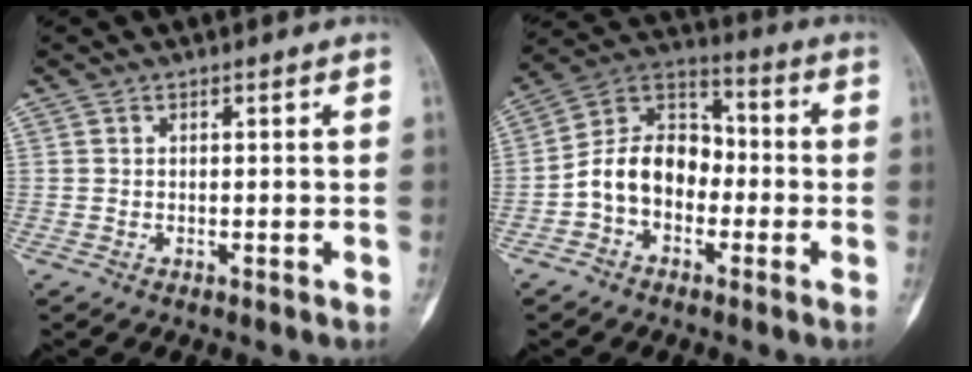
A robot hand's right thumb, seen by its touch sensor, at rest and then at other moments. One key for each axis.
{"total": 12.2, "fx": -2.7, "fy": 9.1, "fz": 7.7, "tx": -0.108, "ty": 0.048, "tz": -0.063}